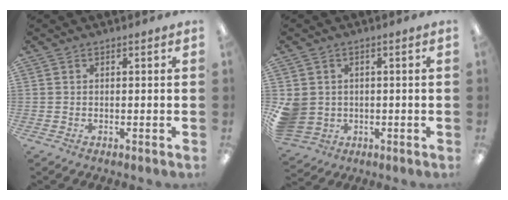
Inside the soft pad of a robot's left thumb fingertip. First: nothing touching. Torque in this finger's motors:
{"motor_torque": [0.18, 1.53, 0.64, -0.73, 0.14]}